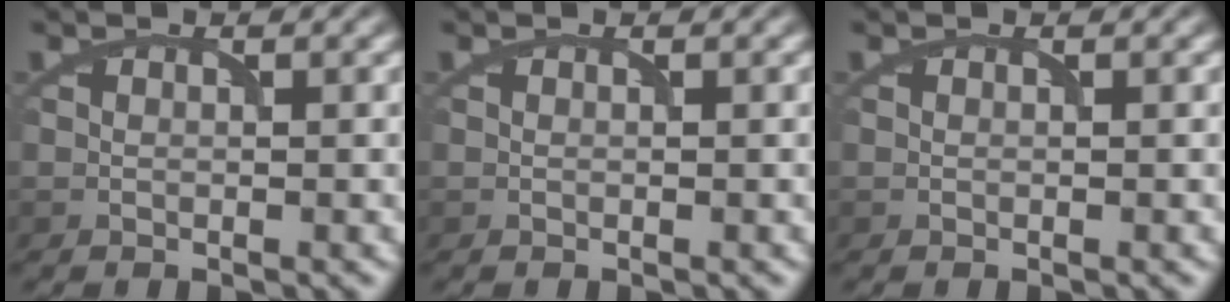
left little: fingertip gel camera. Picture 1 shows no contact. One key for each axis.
{"total": 0.0}
{"total": 0.0}